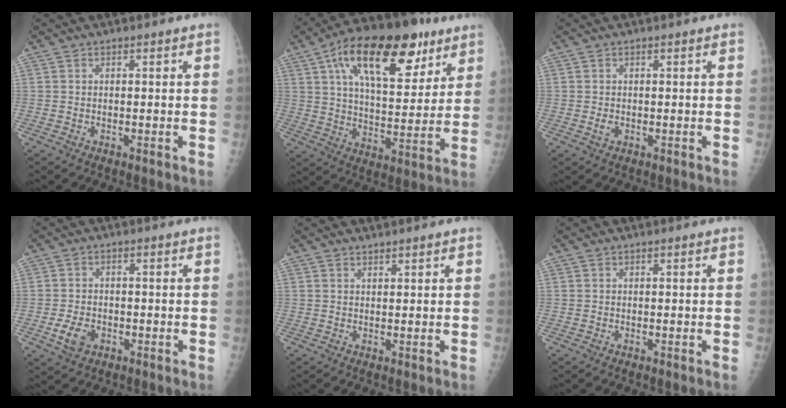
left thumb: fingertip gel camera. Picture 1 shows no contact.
{"total": 23.7, "force": [11.9, 10.9, 17.4], "torque": [-0.242, -0.014, 0.191]}
{"total": 1.4, "force": [-0.1, 1.0, 0.9], "torque": [-0.013, -0.001, -0.001]}
{"total": 4.5, "force": [-1.7, 3.2, 2.7], "torque": [-0.046, 0.005, -0.027]}
{"total": 0.9, "force": [0.8, 0.1, 0.2], "torque": [0.000, -0.007, 0.016]}
{"total": 0.0}